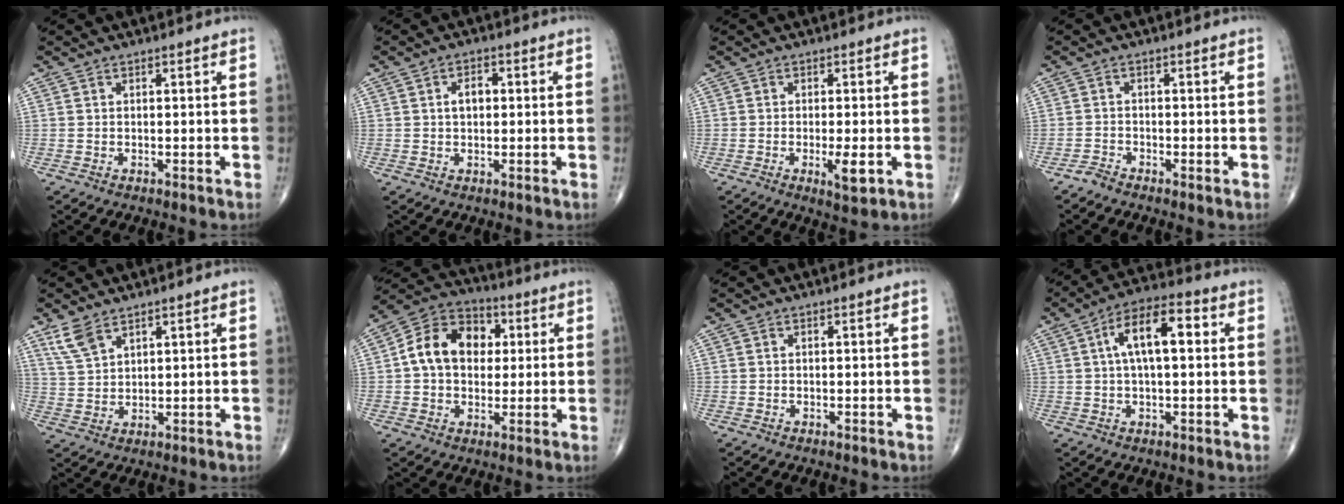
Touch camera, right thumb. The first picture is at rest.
{"total": 3.3, "force": [0.4, 2.2, 2.5], "torque": [-0.038, 0.009, 0.005]}
{"total": 4.3, "force": [-1.3, 1.1, 4.0], "torque": [-0.062, -0.009, -0.019]}
{"total": 1.4, "force": [-1.3, 0.3, 0.5], "torque": [-0.010, -0.003, -0.032]}
{"total": 5.1, "force": [3.5, 2.7, 2.5], "torque": [-0.043, -0.013, 0.078]}
{"total": 13.7, "force": [1.9, 10.2, 8.9], "torque": [-0.121, 0.023, 0.022]}
{"total": 0.0}
{"total": 11.0, "force": [2.3, 4.6, 9.7], "torque": [-0.162, 0.026, 0.030]}